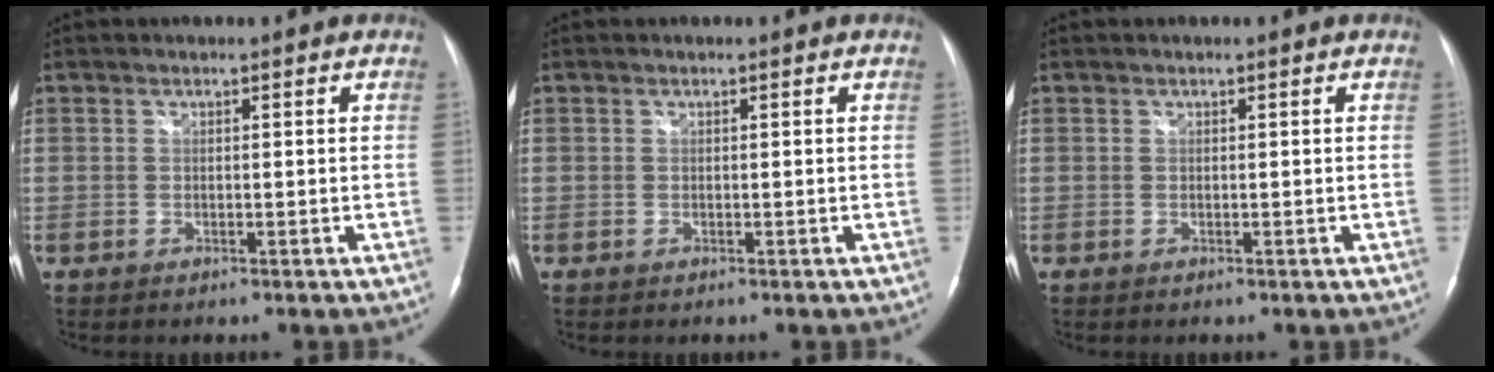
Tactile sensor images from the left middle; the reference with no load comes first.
{"total": 0.0}
{"total": 0.0}